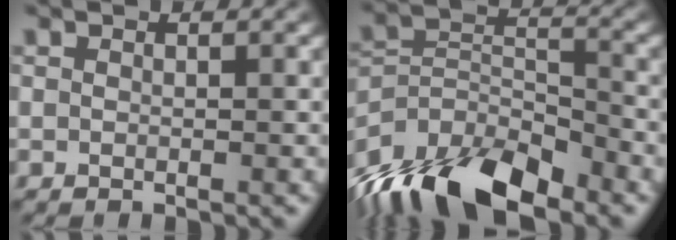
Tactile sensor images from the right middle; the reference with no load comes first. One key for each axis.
{"total": 12.1, "fx": -9.3, "fy": 4.5, "fz": 6.2, "tx": -0.118, "ty": -0.001, "tz": -0.173}